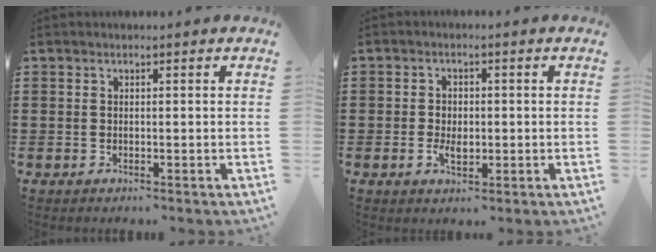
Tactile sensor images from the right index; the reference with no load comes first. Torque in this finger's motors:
{"motor_torque": [2.14, 0.00, 0.28, 0.05]}